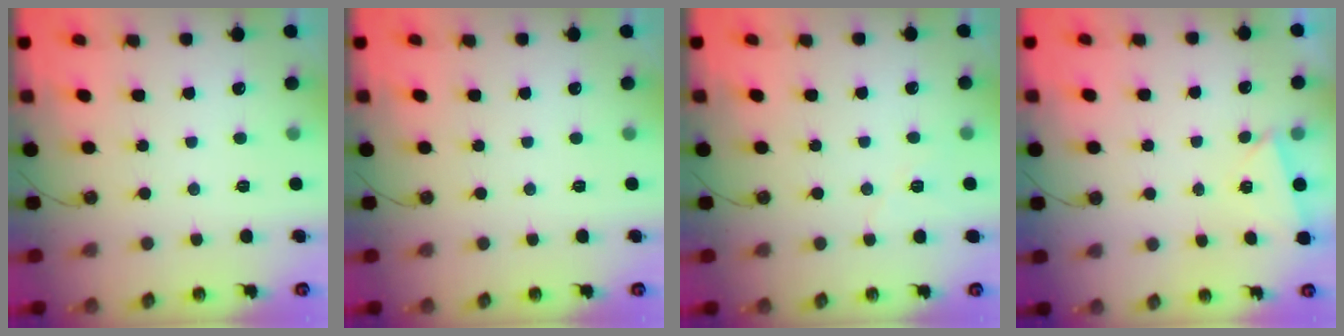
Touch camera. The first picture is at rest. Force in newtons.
{"total": 0.0}
{"total": 6.5, "press": 6.0, "slide": 2.4}
{"total": 2.4, "press": 1.8, "slide": 1.7}